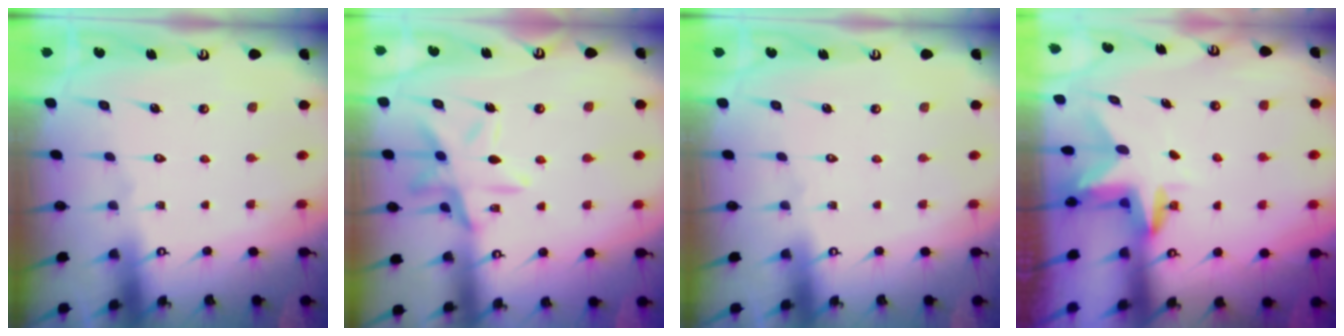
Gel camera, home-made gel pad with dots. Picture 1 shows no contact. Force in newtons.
{"total": 14.1, "press": 14.1, "slide": 0.9}
{"total": 0.0}
{"total": 2.9, "press": 2.9, "slide": 0.2}